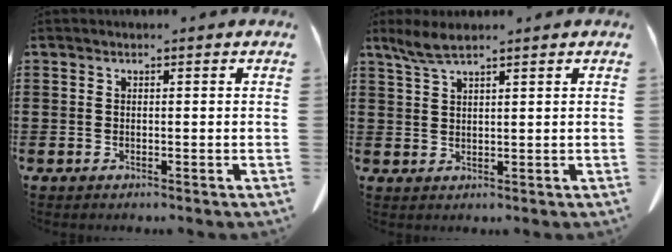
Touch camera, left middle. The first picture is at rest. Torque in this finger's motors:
{"motor_torque": [0.25, -0.03, 0.09, 0.03]}